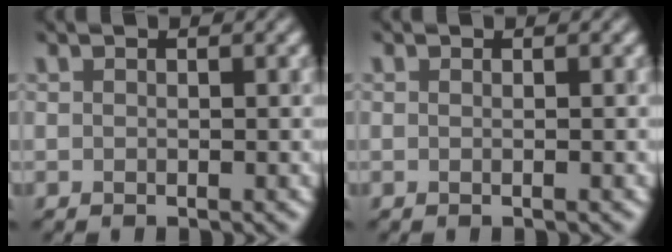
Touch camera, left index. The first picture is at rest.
{"total": 0.8, "force": [0.0, 0.3, 0.8], "torque": [-0.003, 0.005, -0.004]}